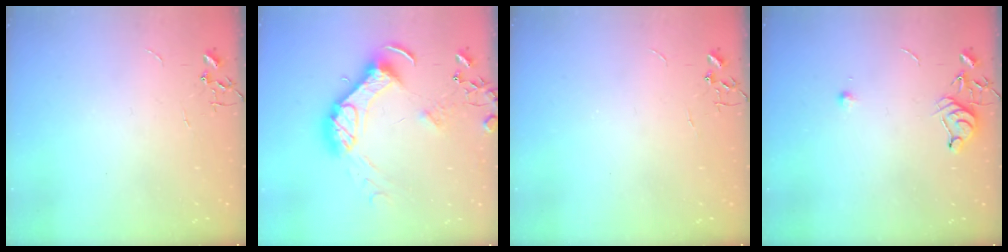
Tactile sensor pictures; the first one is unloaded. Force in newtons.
{"total": 16.1, "press": 16.0, "slide": 1.9}
{"total": 0.0}
{"total": 6.9, "press": 6.9, "slide": 1.0}